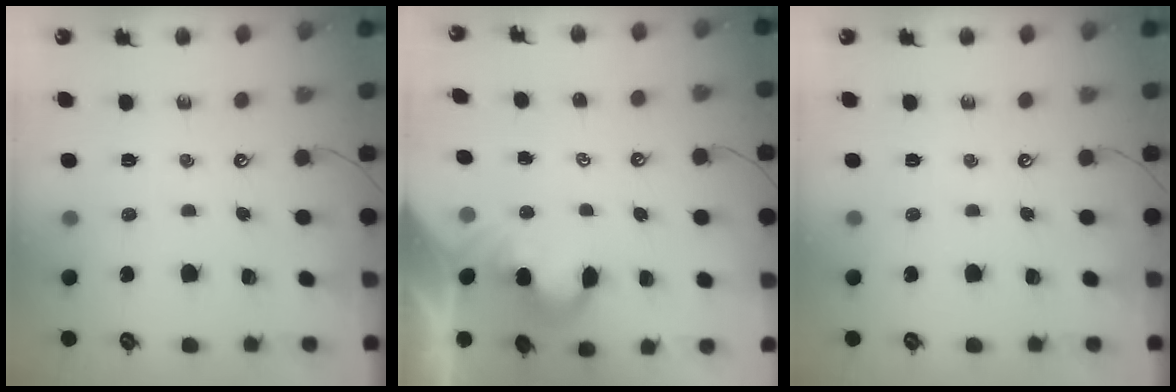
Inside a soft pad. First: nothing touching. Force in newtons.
{"total": 2.1, "press": 2.1, "slide": 0.4}
{"total": 0.0}